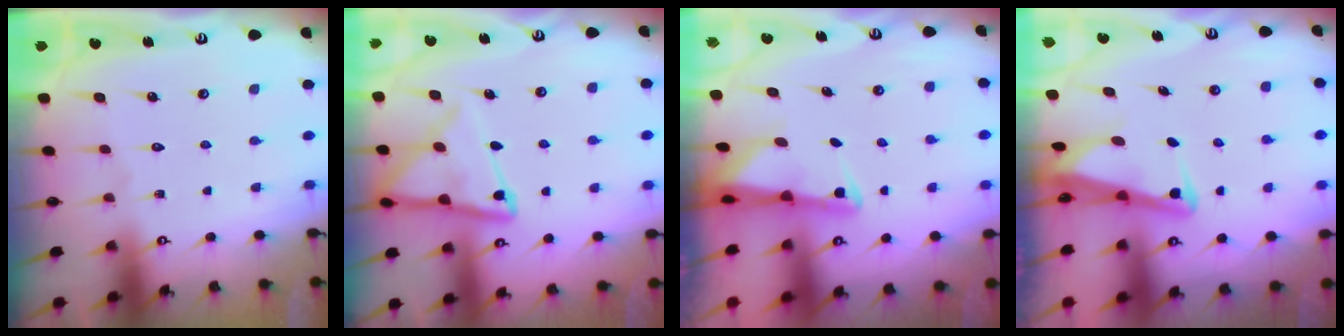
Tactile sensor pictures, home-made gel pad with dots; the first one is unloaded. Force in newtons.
{"total": 12.1, "press": 12.1, "slide": 1.2}
{"total": 2.4, "press": 2.4, "slide": 0.5}
{"total": 4.0, "press": 3.9, "slide": 1.0}